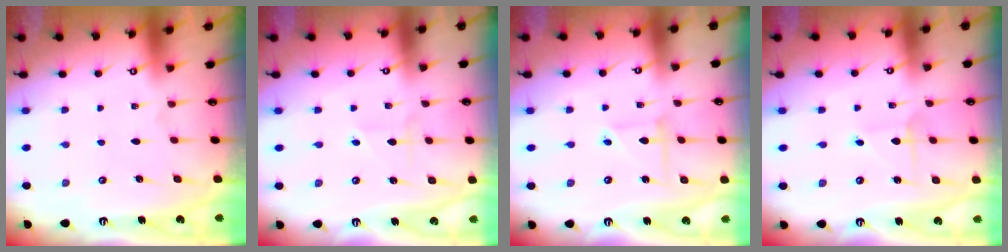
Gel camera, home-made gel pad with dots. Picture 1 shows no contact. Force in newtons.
{"total": 1.8, "press": 1.8, "slide": 0.2}
{"total": 3.4, "press": 3.4, "slide": 0.4}
{"total": 4.1, "press": 4.1, "slide": 0.3}